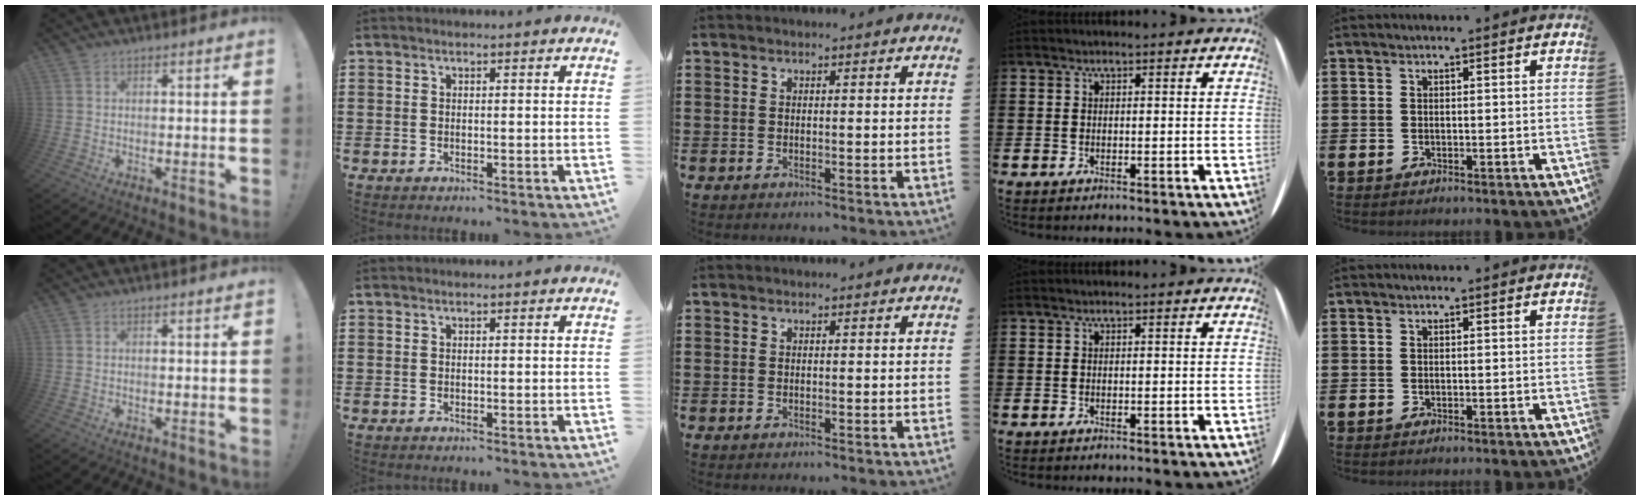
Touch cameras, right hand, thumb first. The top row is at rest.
{}